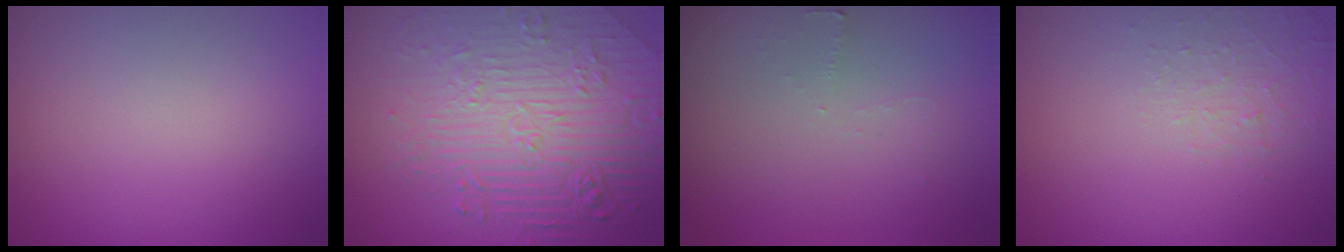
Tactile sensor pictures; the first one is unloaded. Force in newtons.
{"total": 8.5, "press": 6.3, "slide": 5.7}
{"total": 0.9, "press": 0.8, "slide": 0.3}
{"total": 1.3, "press": 0.4, "slide": 1.2}